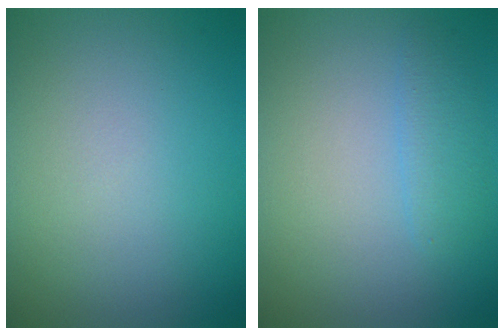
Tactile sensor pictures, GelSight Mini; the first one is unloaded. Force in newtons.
{"total": 1.6, "press": 1.6, "slide": 0.2}